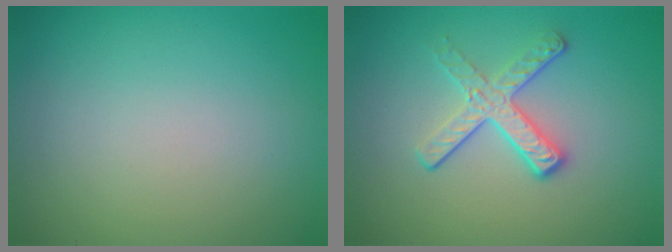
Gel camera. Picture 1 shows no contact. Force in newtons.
{"total": 3.1, "press": 2.4, "slide": 1.9}